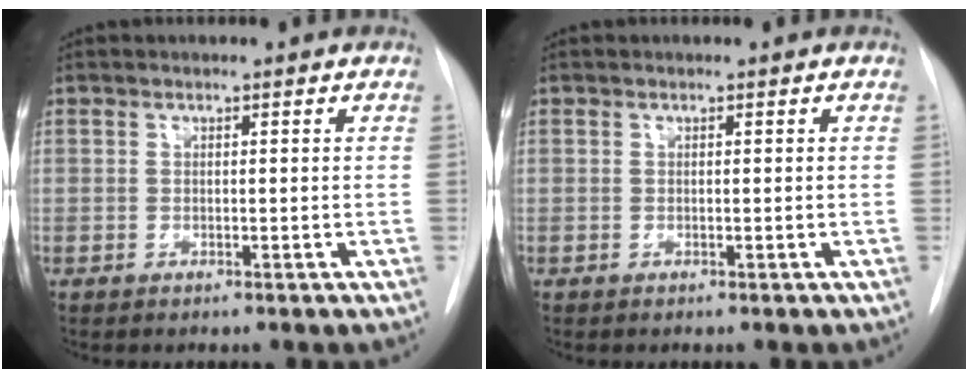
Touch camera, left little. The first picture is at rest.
{"total": 0.0}